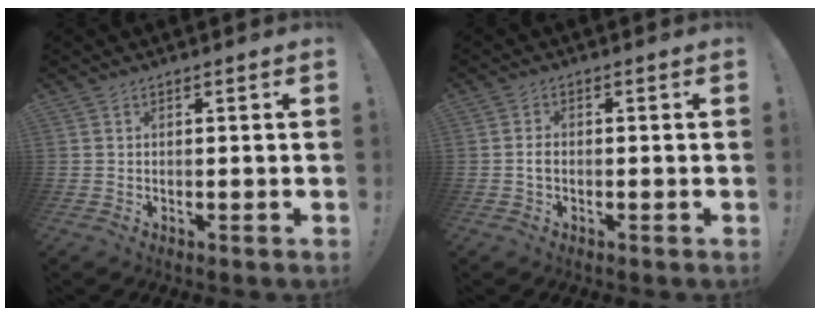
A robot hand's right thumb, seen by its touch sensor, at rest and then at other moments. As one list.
[{"total": 1.6, "force": [-0.4, 1.0, 1.1], "torque": [-0.021, 0.005, -0.007]}]